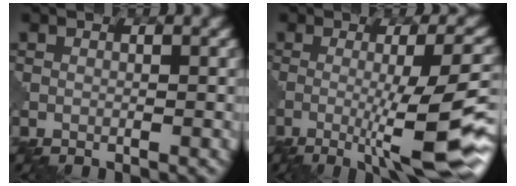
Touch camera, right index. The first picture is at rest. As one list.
[{"total": 10.0, "force": [-2.3, 1.8, 9.6], "torque": [-0.136, 0.002, -0.040]}]